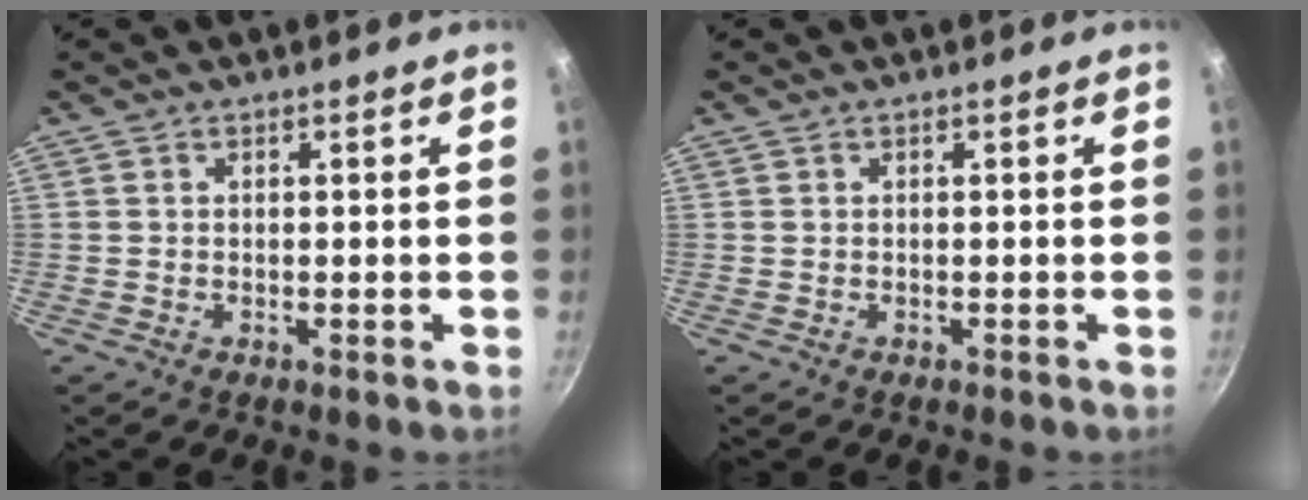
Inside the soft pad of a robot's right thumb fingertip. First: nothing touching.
{"total": 0.0}